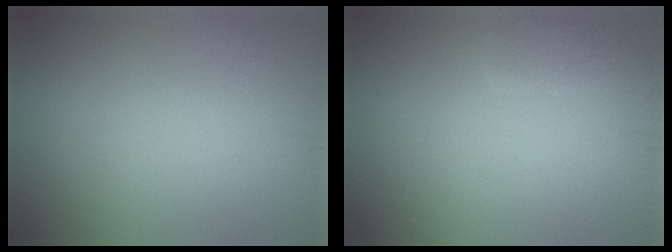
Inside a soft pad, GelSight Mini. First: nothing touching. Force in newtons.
{"total": 1.6, "press": 1.5, "slide": 0.2}